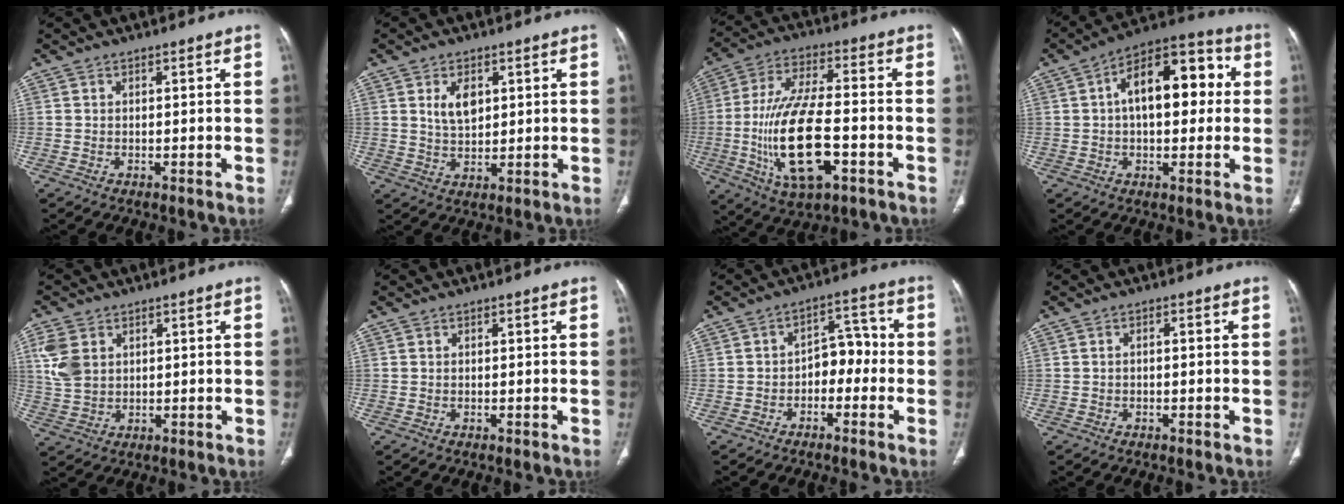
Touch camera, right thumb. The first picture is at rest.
{"total": 5.5, "force": [1.9, 3.3, 4.0], "torque": [-0.058, -0.013, 0.040]}
{"total": 18.9, "force": [-4.8, 7.6, 16.6], "torque": [-0.325, 0.018, -0.078]}
{"total": 16.8, "force": [2.7, 8.9, 14.0], "torque": [-0.183, 0.039, 0.034]}
{"total": 7.0, "force": [2.4, 5.0, 4.3], "torque": [-0.091, -0.004, 0.056]}
{"total": 0.0}
{"total": 6.5, "force": [-1.9, 4.4, 4.3], "torque": [-0.033, 0.041, -0.040]}
{"total": 0.8, "force": [-0.3, 0.4, 0.6], "torque": [-0.013, 0.005, -0.005]}